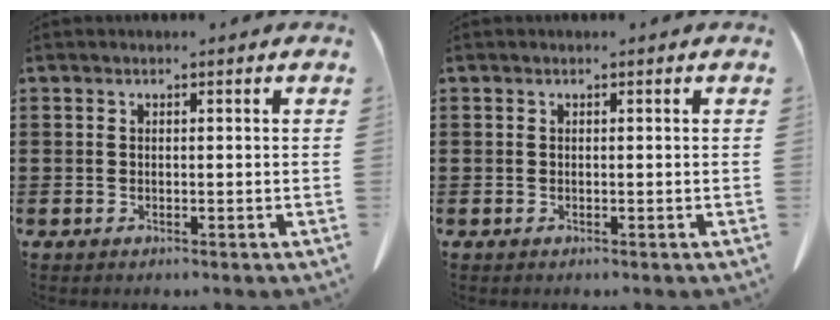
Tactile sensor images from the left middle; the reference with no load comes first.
{"total": 0.0}